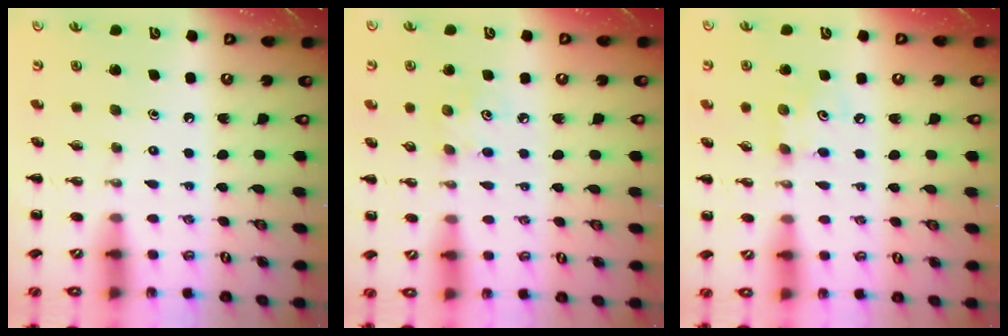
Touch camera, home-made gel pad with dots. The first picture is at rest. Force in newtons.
{"total": 3.3, "press": 3.2, "slide": 0.8}
{"total": 4.8, "press": 4.7, "slide": 0.9}